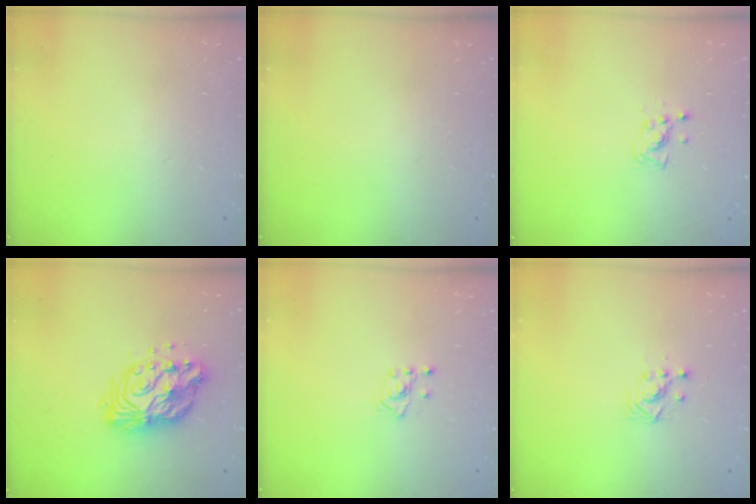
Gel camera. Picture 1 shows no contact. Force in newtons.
{"total": 0.0}
{"total": 5.0, "press": 4.7, "slide": 1.7}
{"total": 13.4, "press": 13.4, "slide": 1.2}
{"total": 2.1, "press": 1.8, "slide": 0.9}
{"total": 2.9, "press": 2.9, "slide": 0.2}